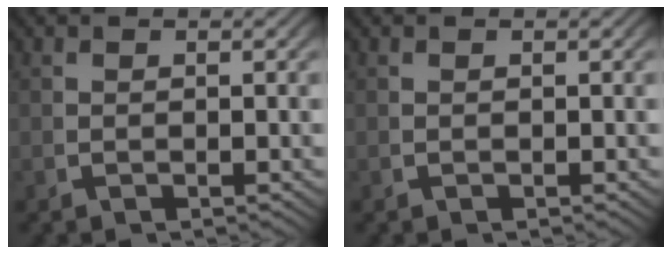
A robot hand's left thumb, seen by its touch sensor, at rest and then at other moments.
{"total": 0.0}